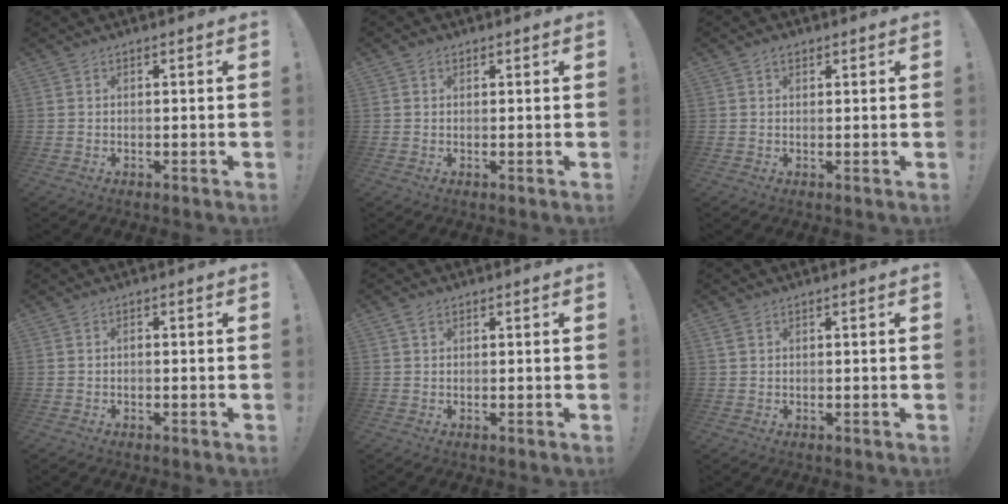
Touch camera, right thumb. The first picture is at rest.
{"total": 1.2, "force": [0.8, 0.8, 0.3], "torque": [-0.007, 0.002, 0.015]}
{"total": 1.8, "force": [1.1, 1.1, 0.9], "torque": [-0.017, 0.002, 0.021]}
{"total": 0.6, "force": [-0.4, 0.3, 0.3], "torque": [-0.014, 0.005, -0.007]}
{"total": 2.1, "force": [1.3, 1.3, 1.0], "torque": [-0.021, 0.003, 0.025]}
{"total": 1.7, "force": [0.9, 1.1, 0.9], "torque": [-0.026, 0.006, 0.019]}